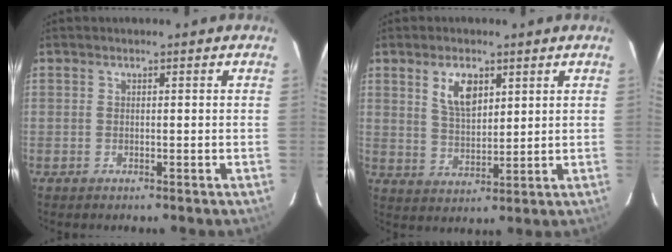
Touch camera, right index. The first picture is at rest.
{"total": 6.8, "force": [3.2, 3.3, 4.9], "torque": [-0.086, 0.005, 0.066]}